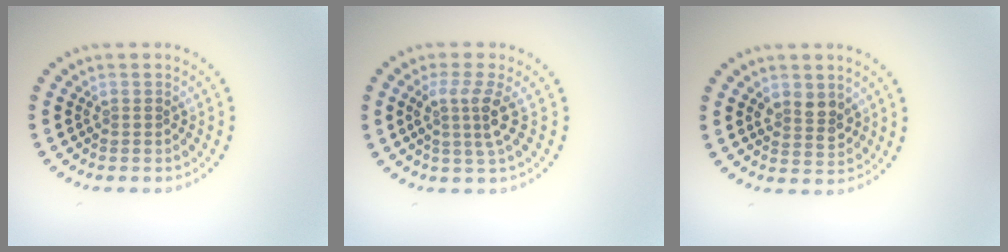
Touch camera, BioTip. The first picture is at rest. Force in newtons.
{"total": 2.9, "press": 2.1, "slide": 2.0}
{"total": 2.4, "press": 2.3, "slide": 0.7}